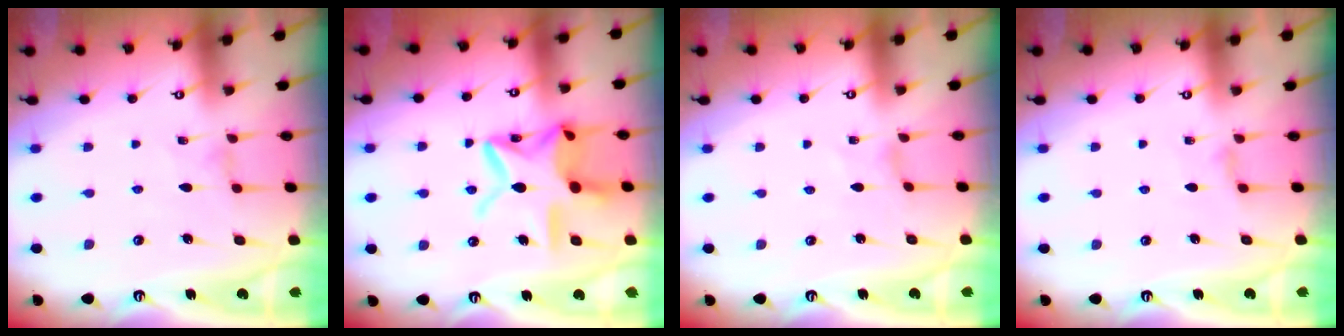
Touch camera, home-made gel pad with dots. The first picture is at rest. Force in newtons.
{"total": 18.6, "press": 18.5, "slide": 1.4}
{"total": 0.0}
{"total": 3.0, "press": 2.9, "slide": 0.5}